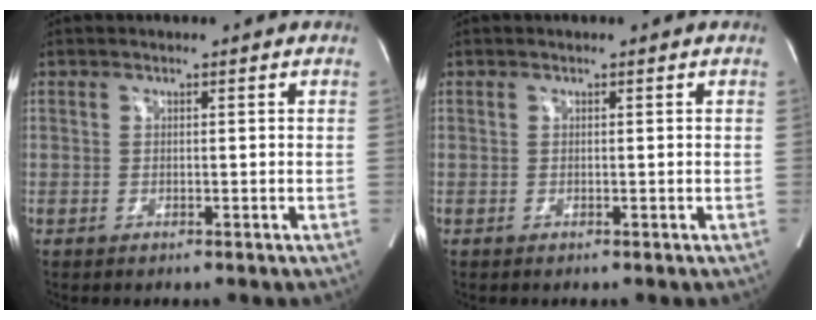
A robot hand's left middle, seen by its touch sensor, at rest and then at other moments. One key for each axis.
{"total": 0.0}